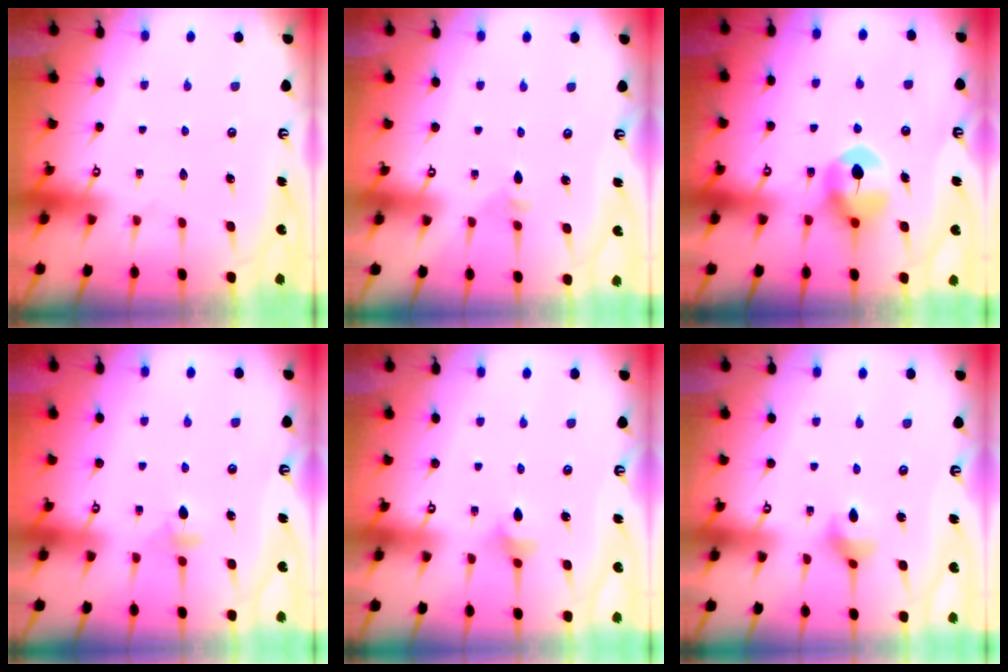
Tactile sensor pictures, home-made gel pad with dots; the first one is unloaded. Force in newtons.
{"total": 2.0, "press": 2.0, "slide": 0.5}
{"total": 7.7, "press": 7.6, "slide": 0.7}
{"total": 3.2, "press": 3.1, "slide": 0.8}
{"total": 3.7, "press": 3.5, "slide": 1.0}
{"total": 4.2, "press": 4.1, "slide": 0.6}